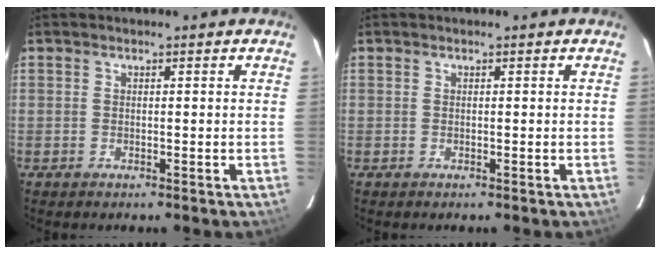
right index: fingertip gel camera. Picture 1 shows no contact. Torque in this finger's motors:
{"motor_torque": [0.00, 0.00, 0.00, 0.00]}